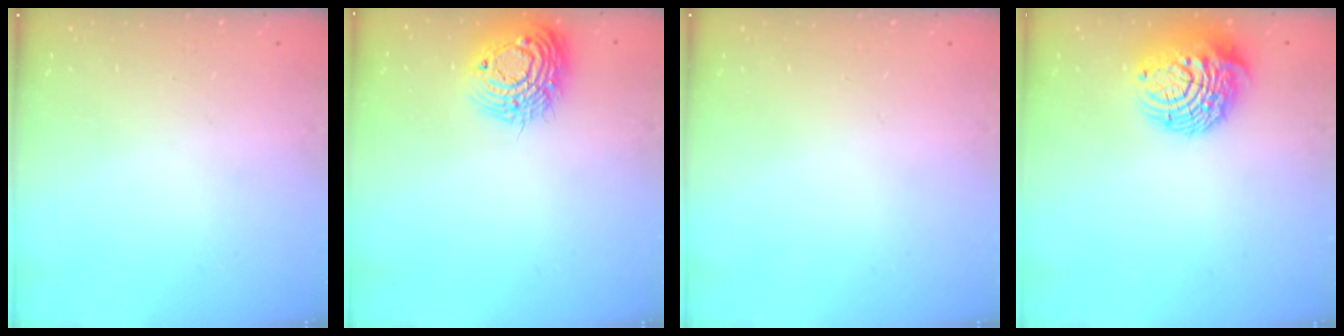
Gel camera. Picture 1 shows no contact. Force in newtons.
{"total": 14.5, "press": 14.5, "slide": 1.0}
{"total": 0.0}
{"total": 12.6, "press": 12.6, "slide": 1.1}